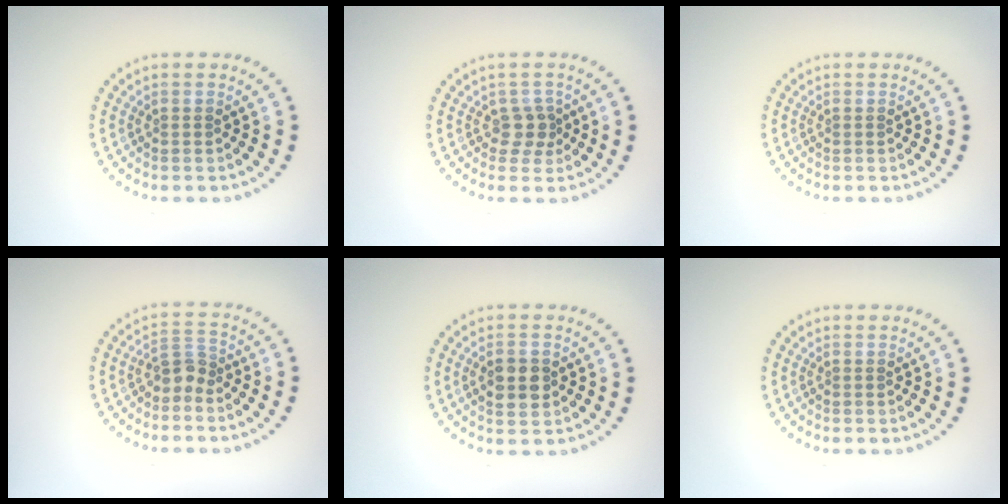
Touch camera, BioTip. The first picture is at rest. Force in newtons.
{"total": 1.8, "press": 1.4, "slide": 1.1}
{"total": 0.0}
{"total": 2.1, "press": 1.6, "slide": 1.4}
{"total": 3.1, "press": 3.1, "slide": 0.1}
{"total": 0.0}